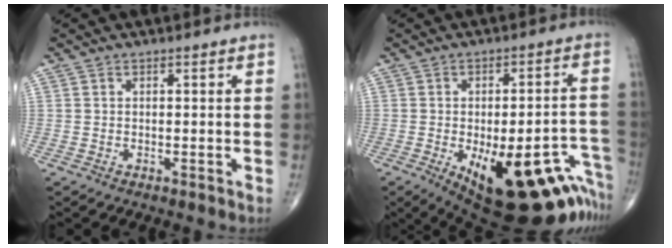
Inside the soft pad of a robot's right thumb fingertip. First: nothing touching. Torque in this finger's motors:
{"motor_torque": [2.48, 2.19, 0.99, -1.06, 0.43]}